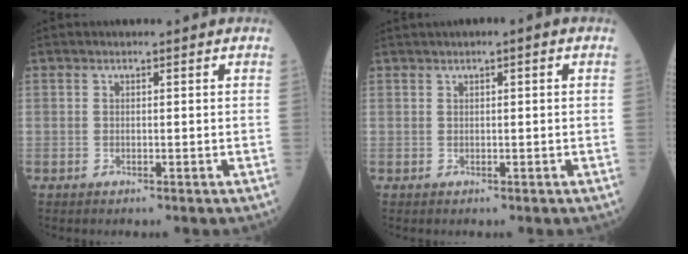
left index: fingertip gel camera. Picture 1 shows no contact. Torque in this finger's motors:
{"motor_torque": [0.41, -0.98, -0.07, 0.11]}